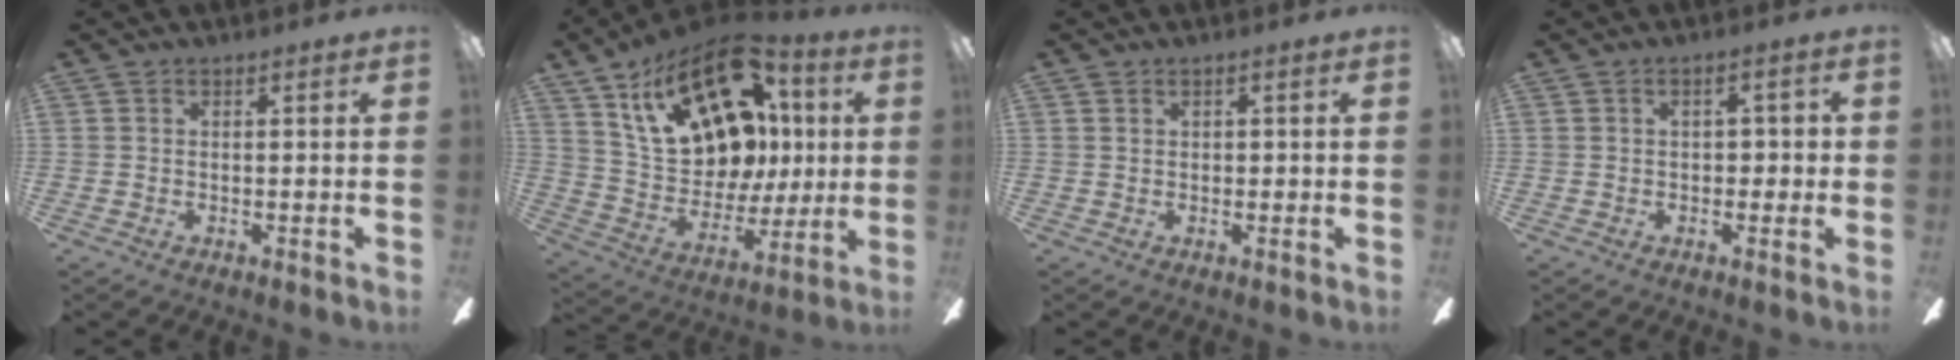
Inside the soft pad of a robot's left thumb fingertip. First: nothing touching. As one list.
[{"total": 27.6, "force": [11.8, 17.3, 18.0], "torque": [-0.302, -0.059, 0.226]}, {"total": 0.6, "force": [0.2, 0.5, 0.4], "torque": [-0.007, 0.003, 0.003]}, {"total": 3.4, "force": [0.2, 2.3, 2.6], "torque": [-0.035, 0.006, -0.003]}]